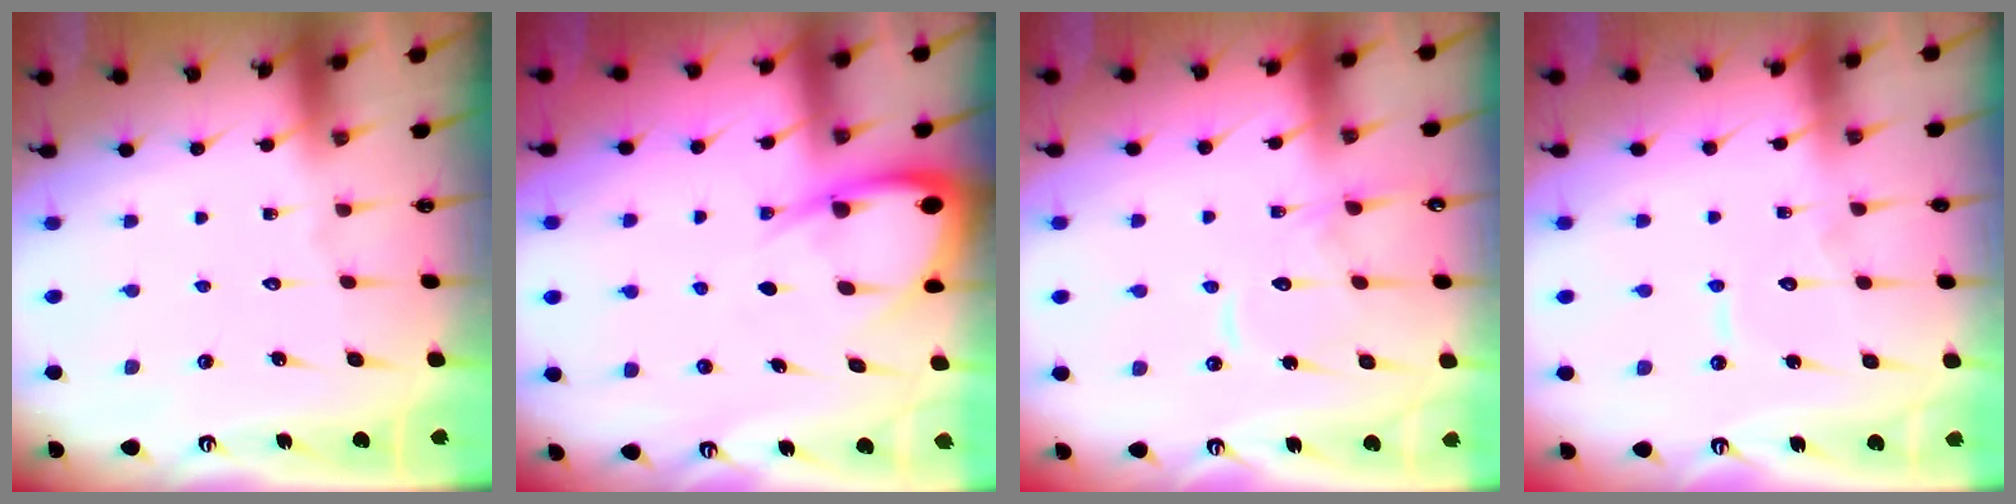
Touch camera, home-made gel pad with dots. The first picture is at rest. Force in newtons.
{"total": 7.6, "press": 7.5, "slide": 0.8}
{"total": 12.2, "press": 12.1, "slide": 1.1}
{"total": 6.0, "press": 6.0, "slide": 0.6}